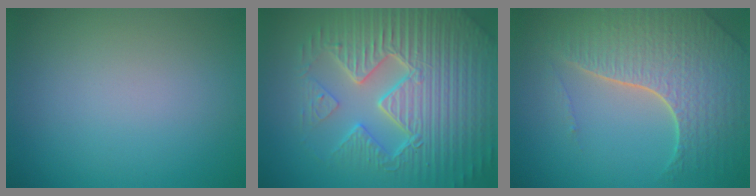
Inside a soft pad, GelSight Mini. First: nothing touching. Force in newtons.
{"total": 9.8, "press": 6.9, "slide": 7.0}
{"total": 7.1, "press": 5.2, "slide": 4.8}